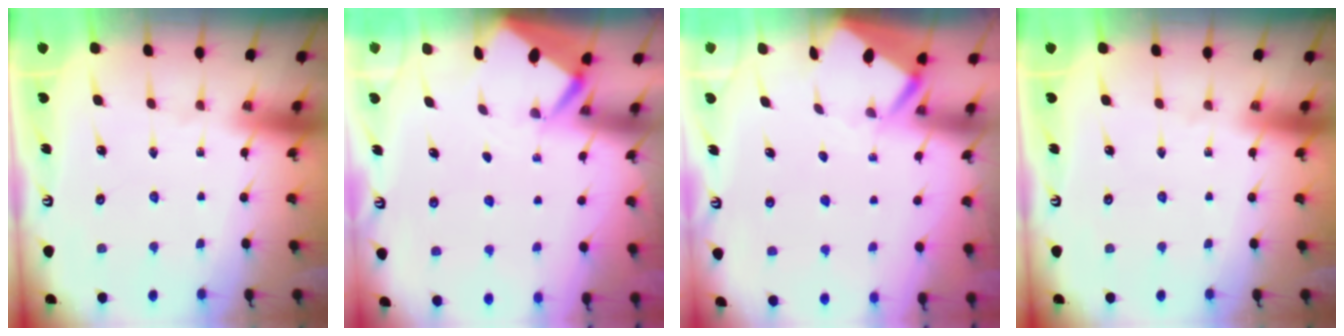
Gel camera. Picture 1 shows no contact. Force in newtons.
{"total": 2.5, "press": 2.5, "slide": 0.3}
{"total": 3.8, "press": 3.8, "slide": 0.3}
{"total": 0.0}